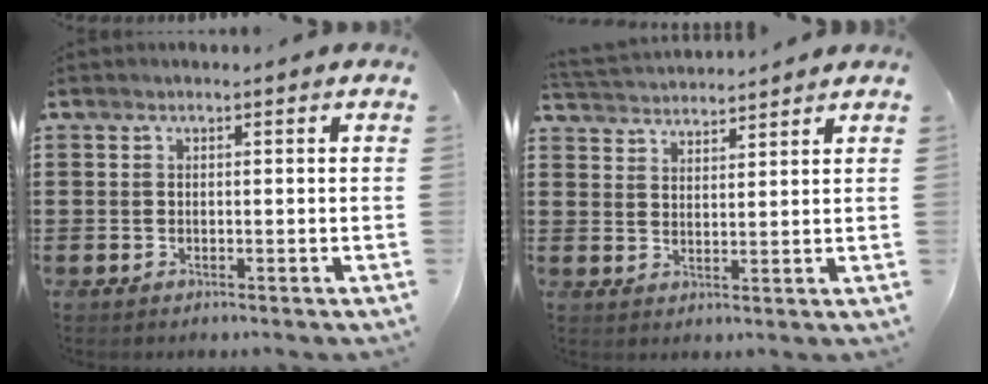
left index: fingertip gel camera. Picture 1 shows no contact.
{"total": 2.9, "force": [2.9, 0.2, -0.2], "torque": [-0.008, -0.010, 0.053]}